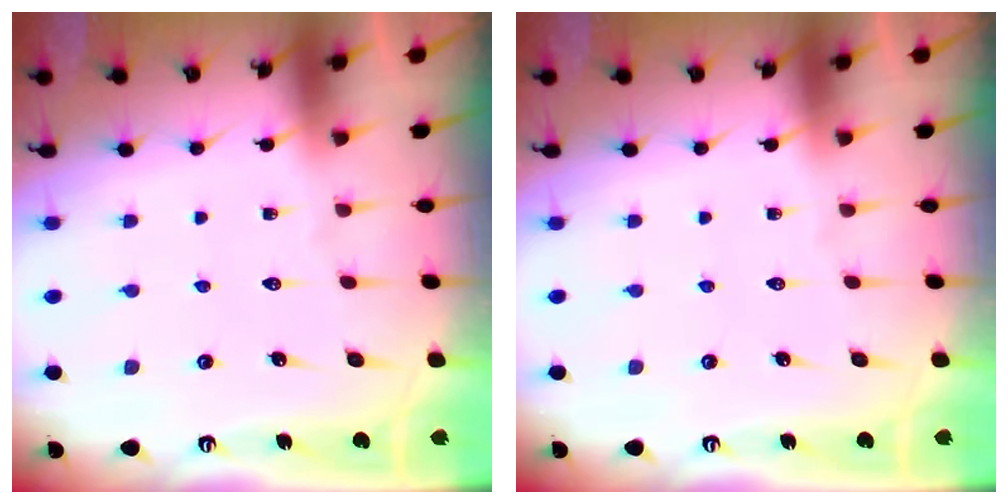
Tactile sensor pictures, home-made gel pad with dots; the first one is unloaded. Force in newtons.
{"total": 0.0}